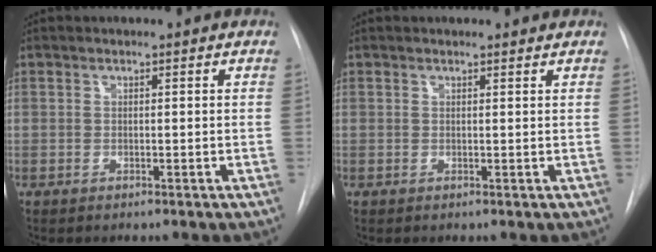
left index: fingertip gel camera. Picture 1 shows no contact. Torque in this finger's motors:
{"motor_torque": [0.11, -0.11, -0.15, 0.00]}